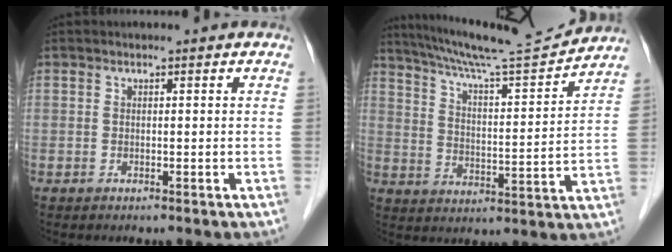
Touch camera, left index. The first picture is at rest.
{"total": 15.0, "force": [14.2, -1.0, 4.6], "torque": [-0.087, -0.016, 0.221]}